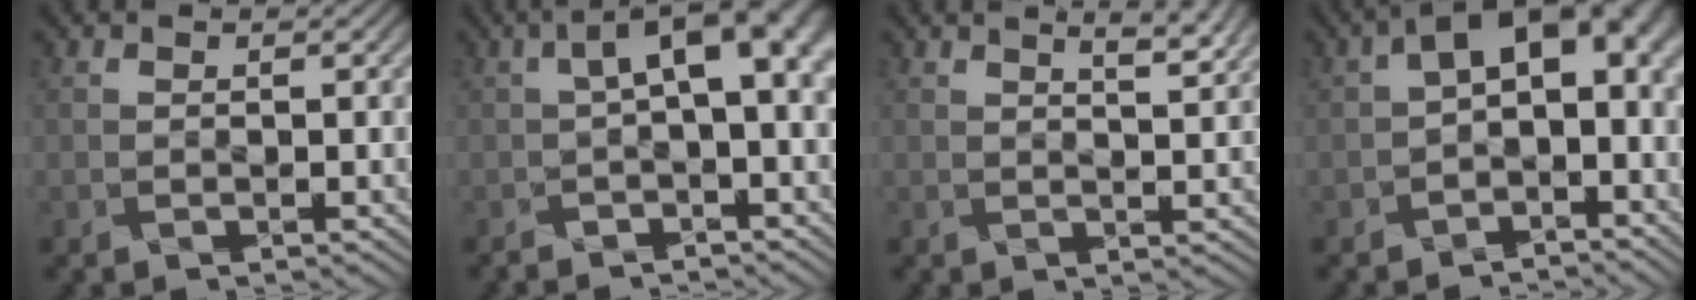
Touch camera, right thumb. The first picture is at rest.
{"total": 6.1, "force": [-0.2, 2.1, 5.8], "torque": [-0.091, 0.009, 0.000]}
{"total": 5.5, "force": [3.5, 1.4, 4.0], "torque": [-0.040, 0.020, 0.039]}
{"total": 9.7, "force": [-0.7, 6.0, 7.6], "torque": [-0.110, -0.007, -0.010]}